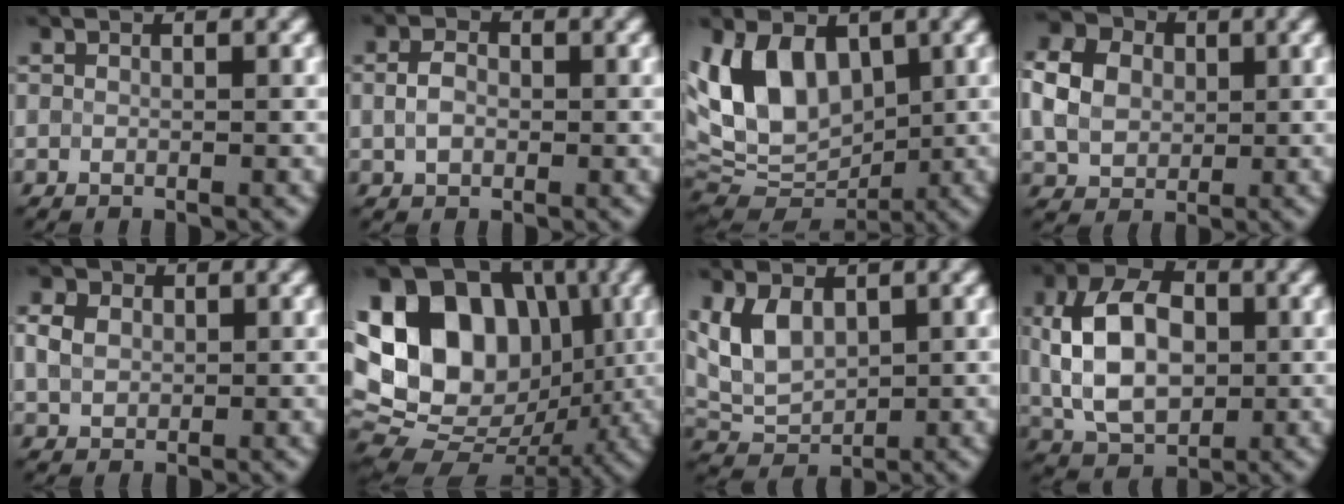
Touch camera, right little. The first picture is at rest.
{"total": 2.3, "force": [0.0, 1.6, 1.6], "torque": [-0.036, 0.006, -0.004]}
{"total": 10.4, "force": [2.4, 6.9, 7.4], "torque": [-0.141, 0.003, 0.037]}
{"total": 5.9, "force": [0.8, 4.7, 3.4], "torque": [-0.088, 0.015, 0.015]}
{"total": 3.3, "force": [0.8, 2.5, 1.8], "torque": [-0.043, 0.016, 0.011]}
{"total": 17.2, "force": [2.8, 13.2, 10.7], "torque": [-0.189, 0.032, 0.041]}
{"total": 4.4, "force": [1.3, 2.8, 3.1], "torque": [-0.067, 0.004, 0.027]}
{"total": 9.2, "force": [0.9, 6.2, 6.7], "torque": [-0.140, 0.012, 0.011]}